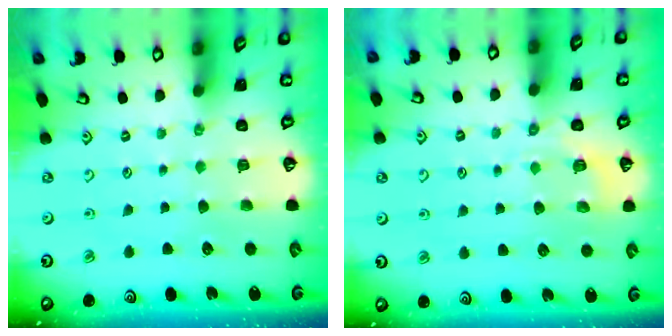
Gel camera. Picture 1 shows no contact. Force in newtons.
{"total": 4.4, "press": 4.1, "slide": 1.7}